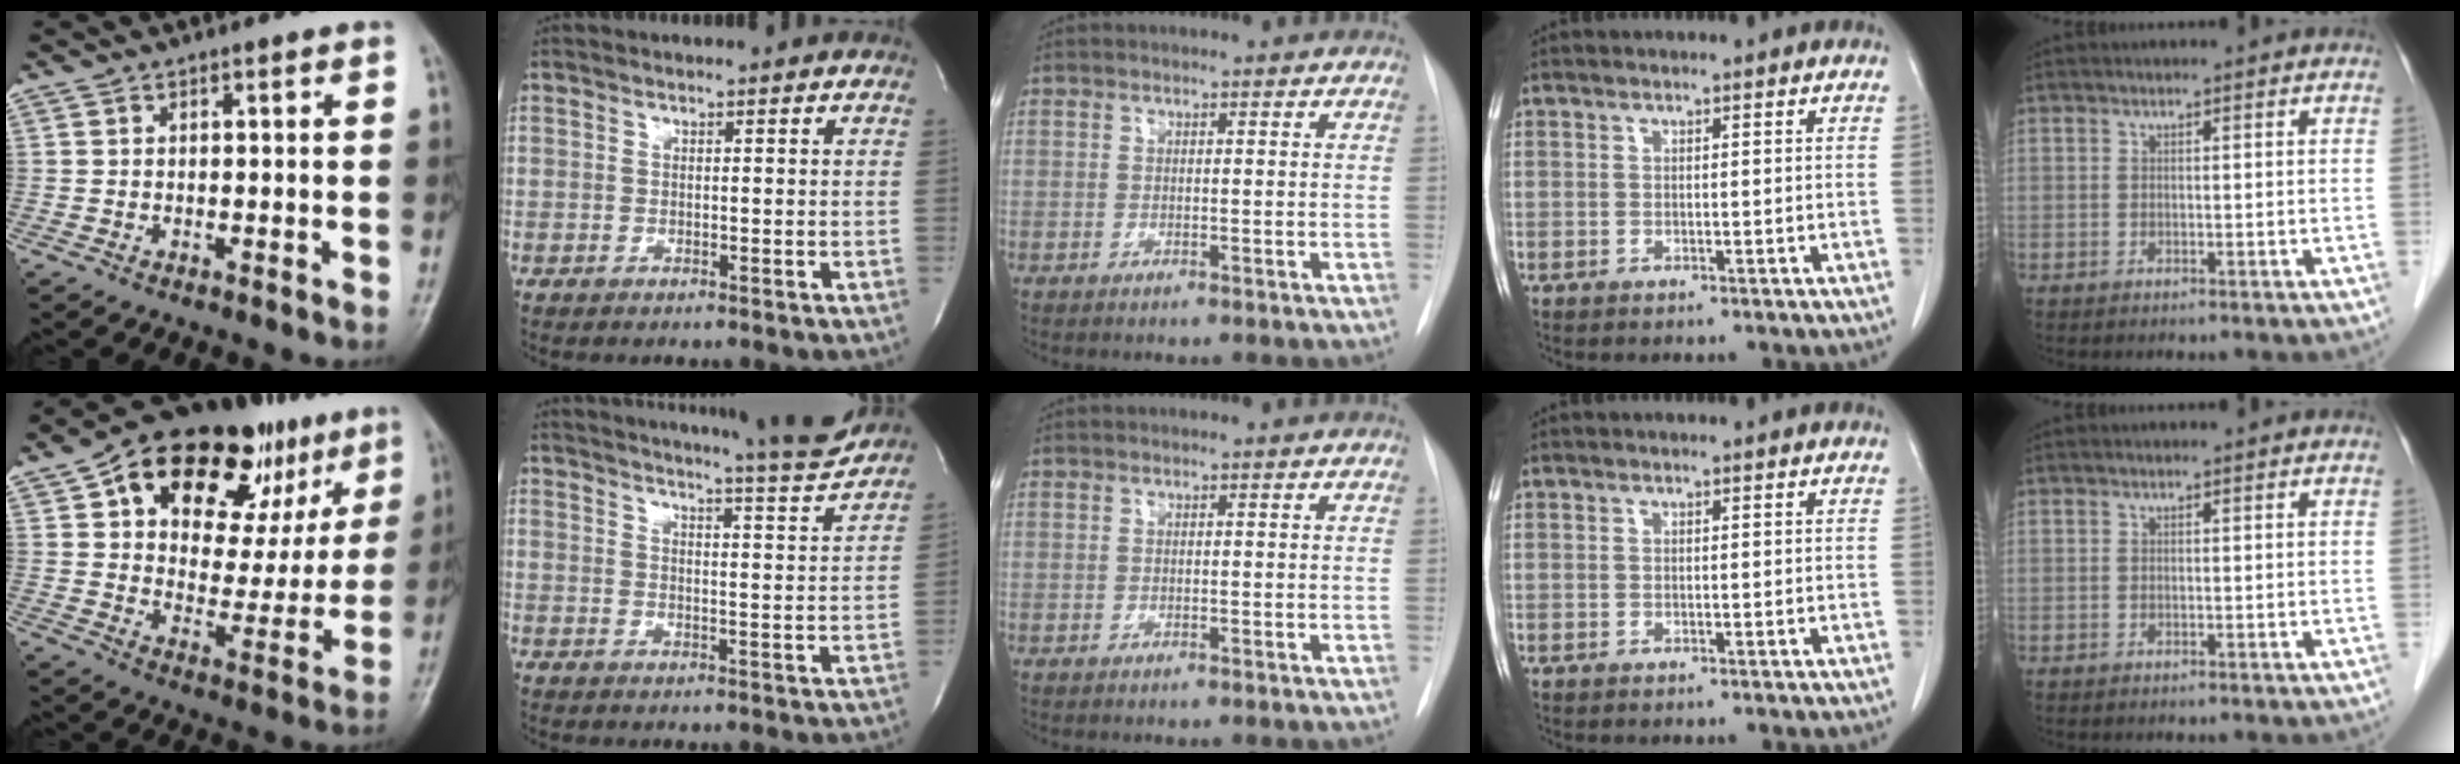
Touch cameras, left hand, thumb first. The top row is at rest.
{"thumb": {"total": 26.0, "force": [13.9, 14.2, 16.8], "torque": [-0.197, -0.007, 0.216]}, "index": {"total": 15.6, "force": [14.8, -0.7, 5.0], "torque": [-0.082, -0.055, 0.188]}}